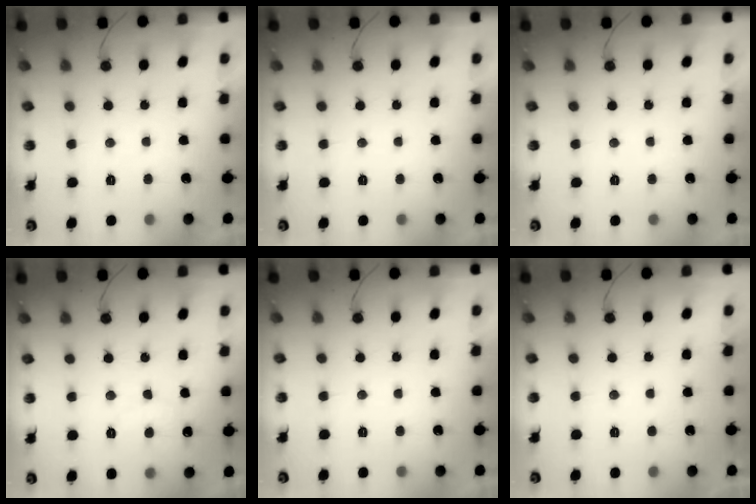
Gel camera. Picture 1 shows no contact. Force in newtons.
{"total": 0.0}
{"total": 0.0}
{"total": 6.8, "press": 6.8, "slide": 0.4}
{"total": 0.0}
{"total": 1.6, "press": 1.6, "slide": 0.1}